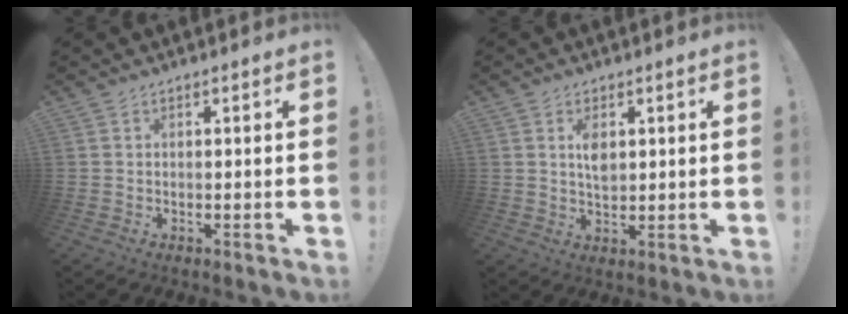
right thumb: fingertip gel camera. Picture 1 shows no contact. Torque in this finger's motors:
{"motor_torque": [0.85, 0.39, -0.06, 0.01, 0.01]}